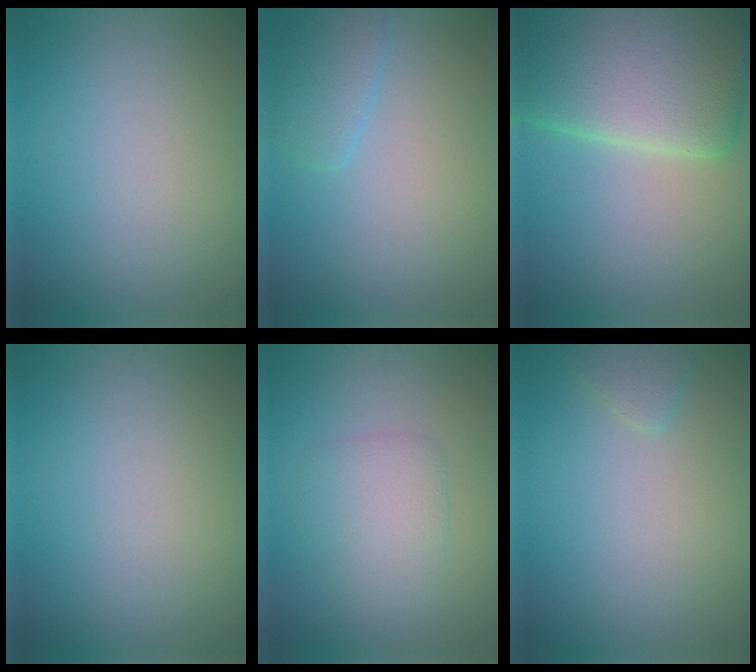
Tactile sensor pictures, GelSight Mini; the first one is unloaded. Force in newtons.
{"total": 2.3, "press": 2.3, "slide": 0.2}
{"total": 13.0, "press": 13.0, "slide": 0.7}
{"total": 0.0}
{"total": 3.0, "press": 3.0, "slide": 0.0}
{"total": 1.1, "press": 1.1, "slide": 0.1}